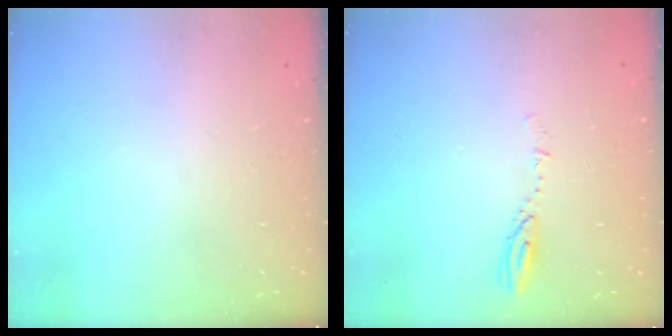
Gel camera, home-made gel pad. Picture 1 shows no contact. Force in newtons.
{"total": 3.5, "press": 3.4, "slide": 0.3}